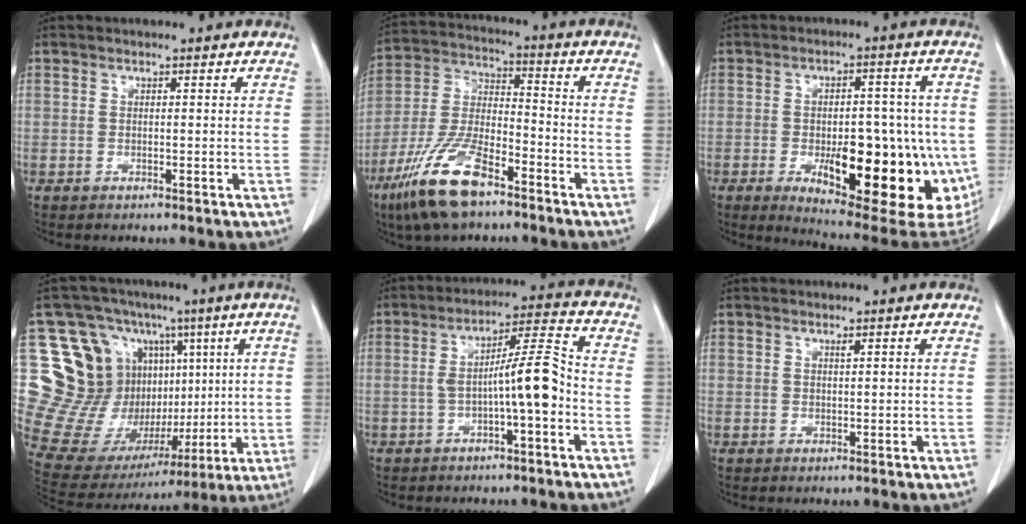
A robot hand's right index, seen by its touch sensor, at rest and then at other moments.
{"total": 14.1, "force": [-9.1, 4.3, 10.0], "torque": [-0.213, -0.016, -0.174]}
{"total": 20.7, "force": [-5.6, 7.1, 18.6], "torque": [-0.183, -0.002, -0.056]}
{"total": 22.0, "force": [4.4, 18.0, 11.7], "torque": [-0.203, 0.087, 0.115]}
{"total": 8.3, "force": [-1.9, 0.6, 8.1], "torque": [-0.135, 0.024, -0.033]}
{"total": 0.6, "force": [0.5, 0.1, 0.3], "torque": [-0.008, -0.003, 0.008]}